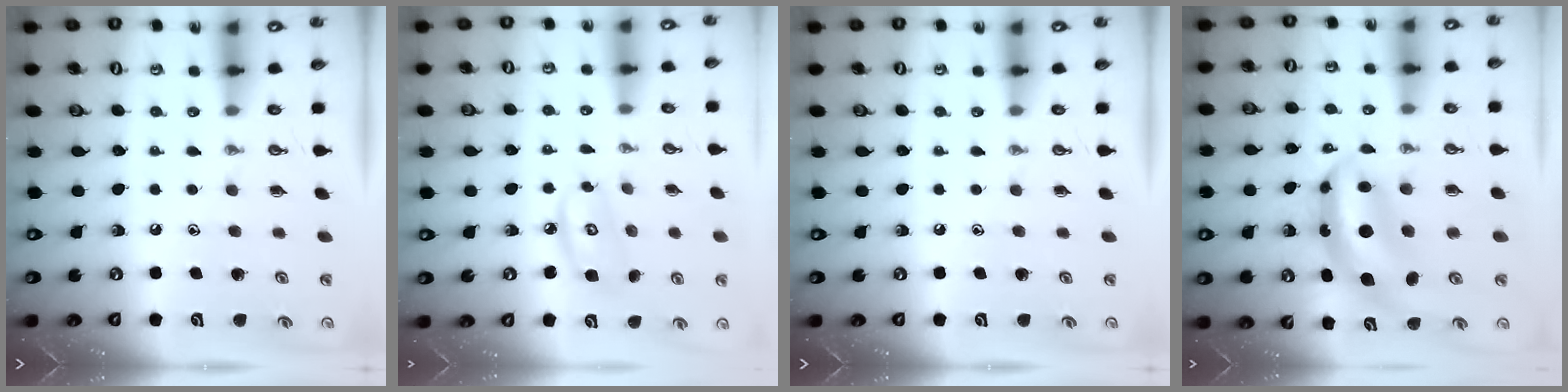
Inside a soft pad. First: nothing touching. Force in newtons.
{"total": 5.8, "press": 5.8, "slide": 0.4}
{"total": 0.0}
{"total": 7.6, "press": 7.6, "slide": 0.8}